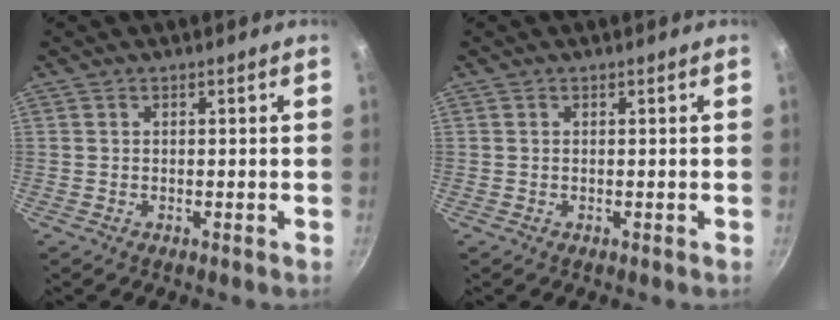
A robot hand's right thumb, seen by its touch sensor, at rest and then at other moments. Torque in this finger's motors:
{"motor_torque": [-0.58, -0.06, -0.16, 0.40, -0.03]}